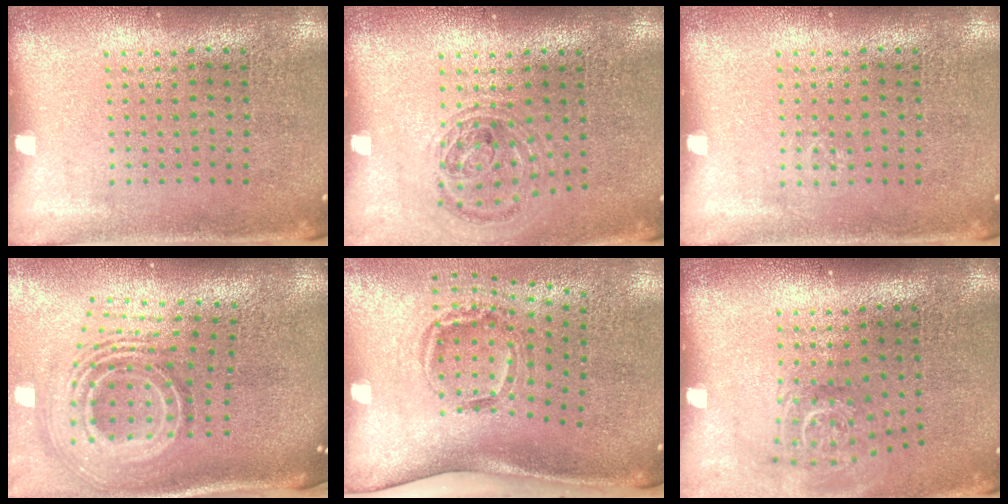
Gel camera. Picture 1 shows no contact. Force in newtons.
{"total": 0.9, "press": 0.9, "slide": 0.2}
{"total": 0.5, "press": 0.5, "slide": 0.2}
{"total": 2.6, "press": 1.7, "slide": 2.0}
{"total": 2.0, "press": 1.2, "slide": 1.6}
{"total": 1.9, "press": 1.3, "slide": 1.4}